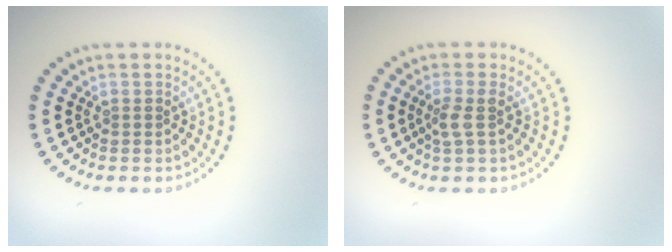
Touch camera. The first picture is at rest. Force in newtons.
{"total": 1.8, "press": 1.6, "slide": 0.8}